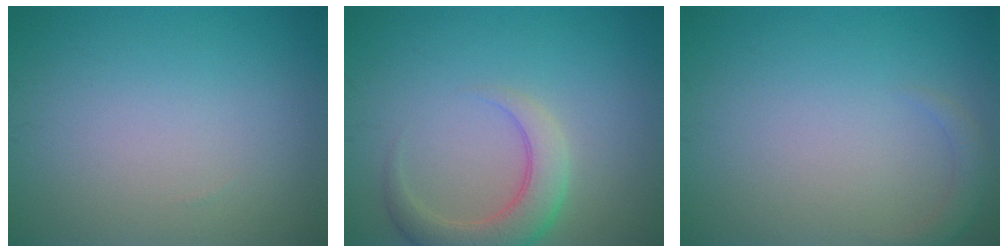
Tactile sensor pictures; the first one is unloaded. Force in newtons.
{"total": 4.1, "press": 4.1, "slide": 0.5}
{"total": 1.3, "press": 1.3, "slide": 0.2}